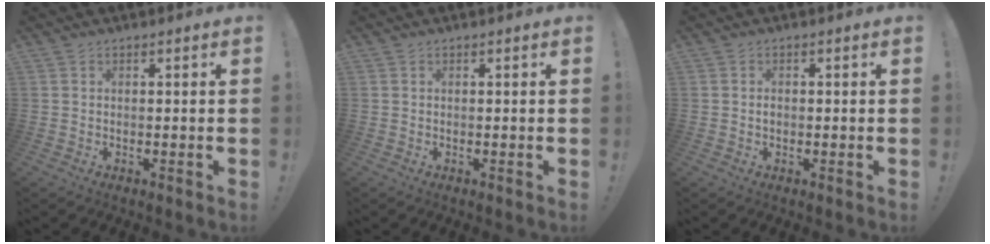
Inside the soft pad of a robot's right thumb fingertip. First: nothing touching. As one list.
[{"total": 0.0}, {"total": 0.6, "force": [-0.1, 0.5, 0.3], "torque": [-0.005, 0.003, -0.003]}]